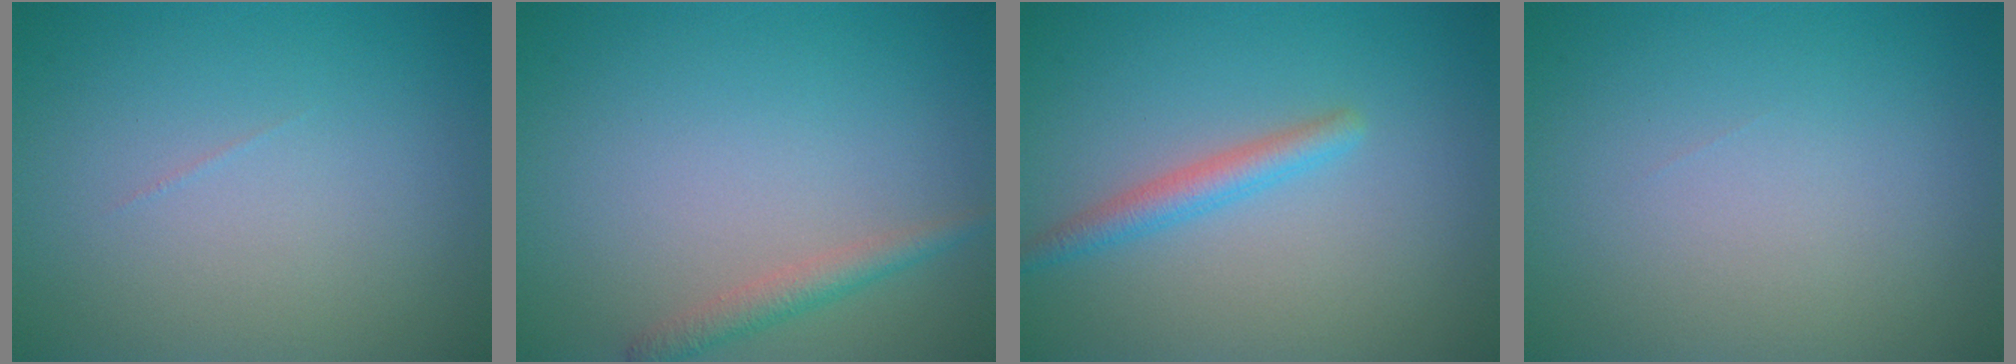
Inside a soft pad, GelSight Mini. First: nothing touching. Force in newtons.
{"total": 1.8, "press": 1.8, "slide": 0.1}
{"total": 2.1, "press": 2.1, "slide": 0.1}
{"total": 0.0}